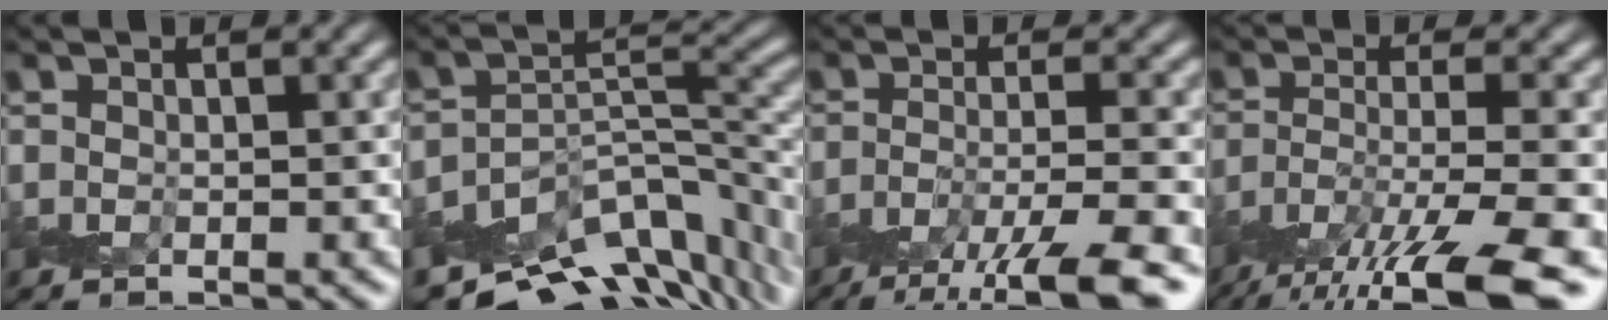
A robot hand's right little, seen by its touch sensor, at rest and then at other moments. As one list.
[{"total": 11.4, "force": [-8.4, 5.2, 5.7], "torque": [-0.086, -0.001, -0.129]}, {"total": 7.4, "force": [-5.0, 1.4, 5.2], "torque": [-0.079, -0.004, -0.091]}, {"total": 10.1, "force": [-7.1, 2.2, 6.8], "torque": [-0.118, -0.009, -0.123]}]